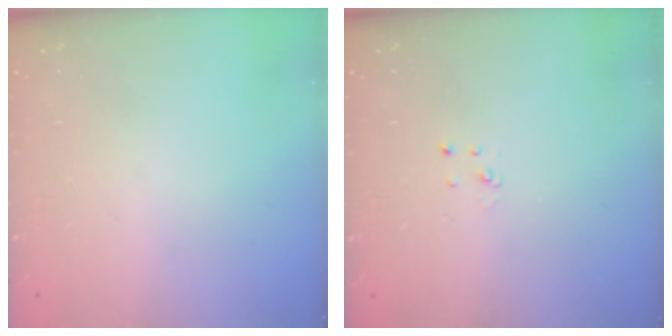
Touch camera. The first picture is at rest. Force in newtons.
{"total": 2.0, "press": 2.0, "slide": 0.2}